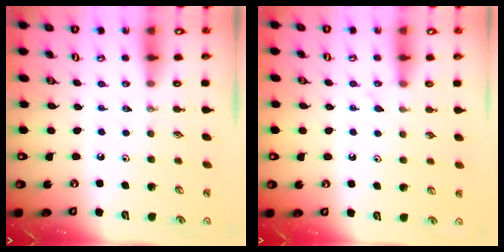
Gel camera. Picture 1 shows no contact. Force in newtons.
{"total": 5.5, "press": 5.5, "slide": 0.6}